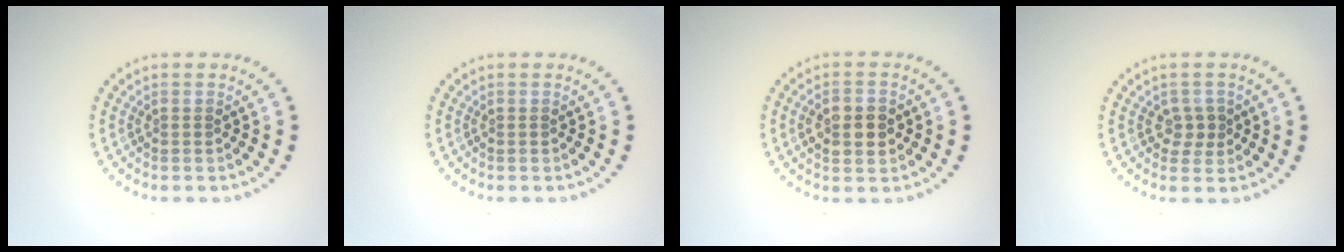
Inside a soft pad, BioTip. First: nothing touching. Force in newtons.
{"total": 0.0}
{"total": 3.6, "press": 3.6, "slide": 0.1}
{"total": 1.9, "press": 1.7, "slide": 0.7}